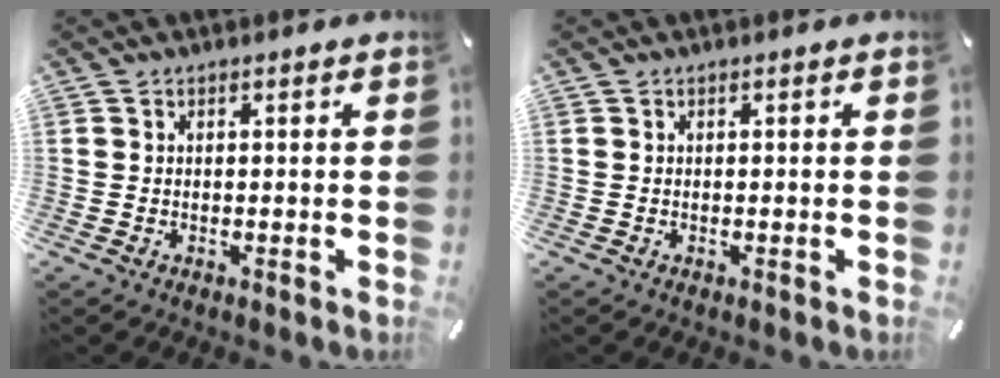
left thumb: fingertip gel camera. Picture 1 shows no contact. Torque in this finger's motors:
{"motor_torque": [-0.35, -0.35, 0.00, 0.00, 0.00]}